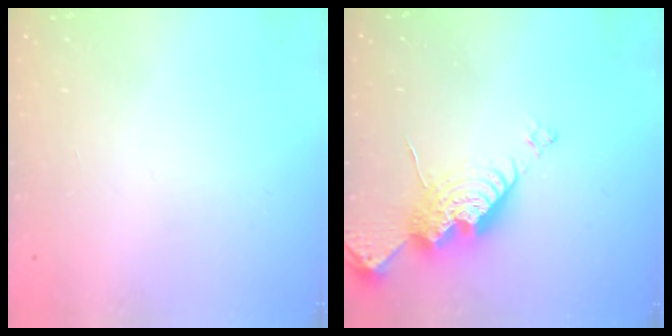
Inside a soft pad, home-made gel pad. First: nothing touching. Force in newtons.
{"total": 13.5, "press": 13.5, "slide": 1.0}